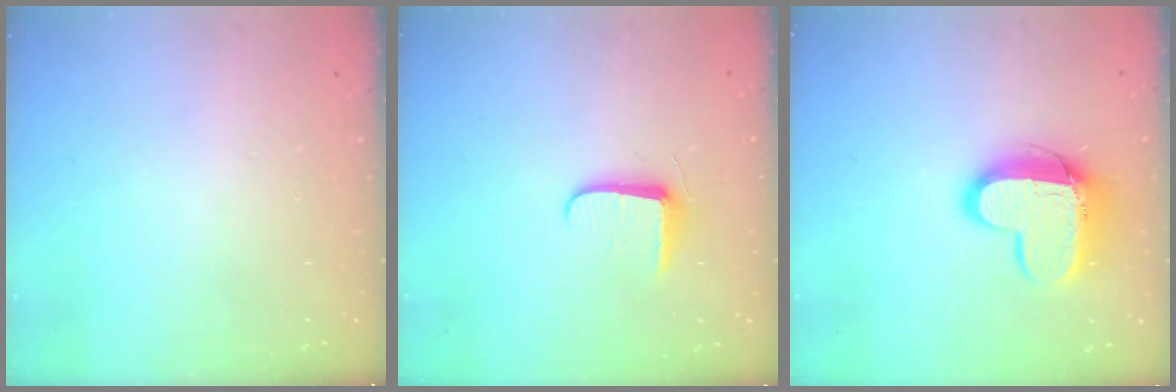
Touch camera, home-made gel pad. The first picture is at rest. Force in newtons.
{"total": 6.8, "press": 6.7, "slide": 0.9}
{"total": 12.9, "press": 12.9, "slide": 1.1}